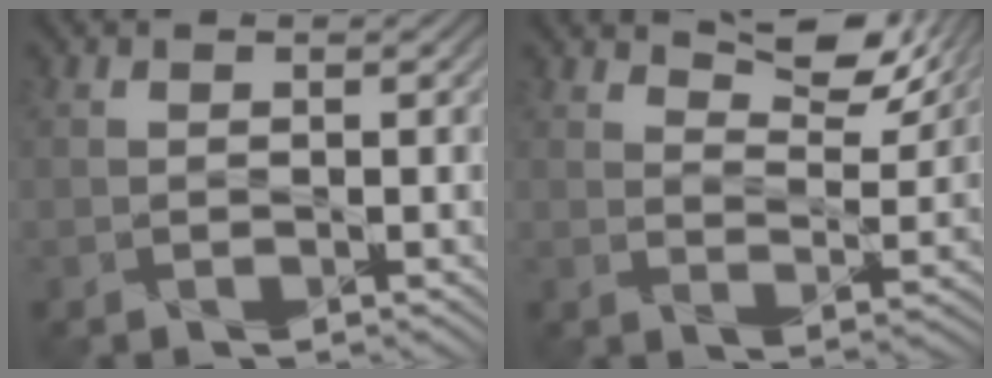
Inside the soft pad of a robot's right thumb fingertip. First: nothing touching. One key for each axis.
{"total": 9.0, "fx": 6.9, "fy": 3.0, "fz": 4.9, "tx": -0.083, "ty": -0.007, "tz": 0.118}